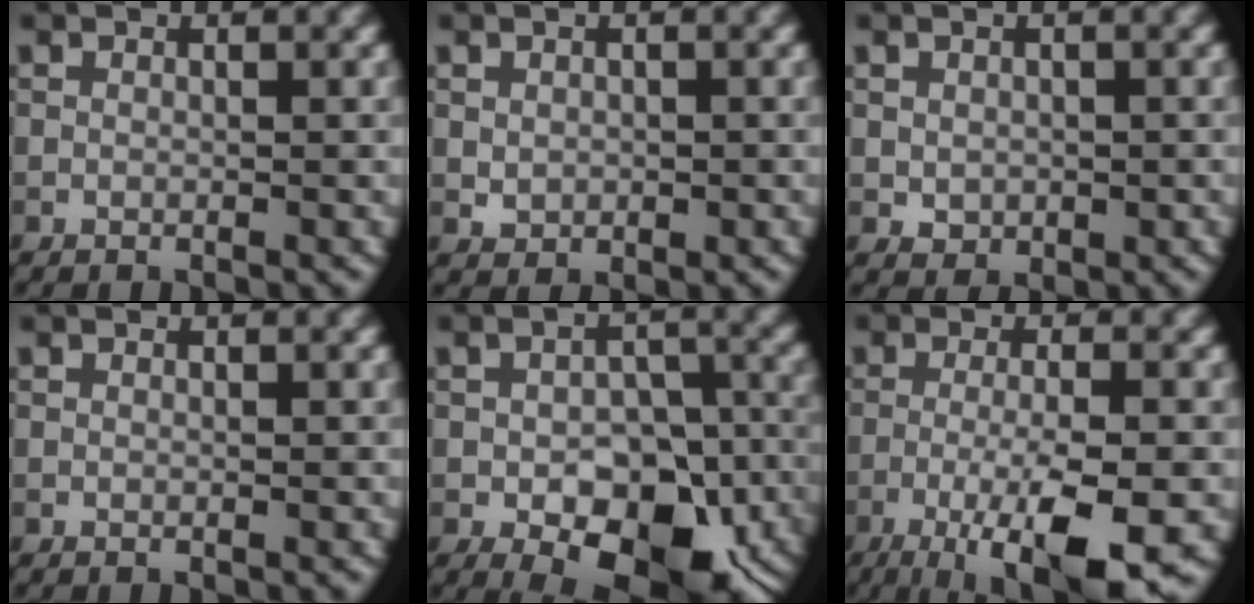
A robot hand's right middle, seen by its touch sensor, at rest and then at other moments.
{"total": 1.2, "force": [0.1, 1.1, 0.5], "torque": [-0.009, -0.003, 0.003]}
{"total": 1.6, "force": [-0.1, 1.3, 0.8], "torque": [-0.014, -0.005, 0.002]}
{"total": 0.0}
{"total": 11.2, "force": [-4.4, 6.4, 8.1], "torque": [-0.120, -0.017, -0.053]}
{"total": 9.4, "force": [-4.6, 2.2, 7.9], "torque": [-0.128, -0.006, -0.077]}